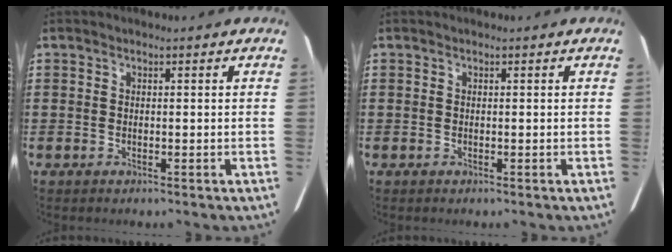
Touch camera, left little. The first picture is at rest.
{"total": 0.0}